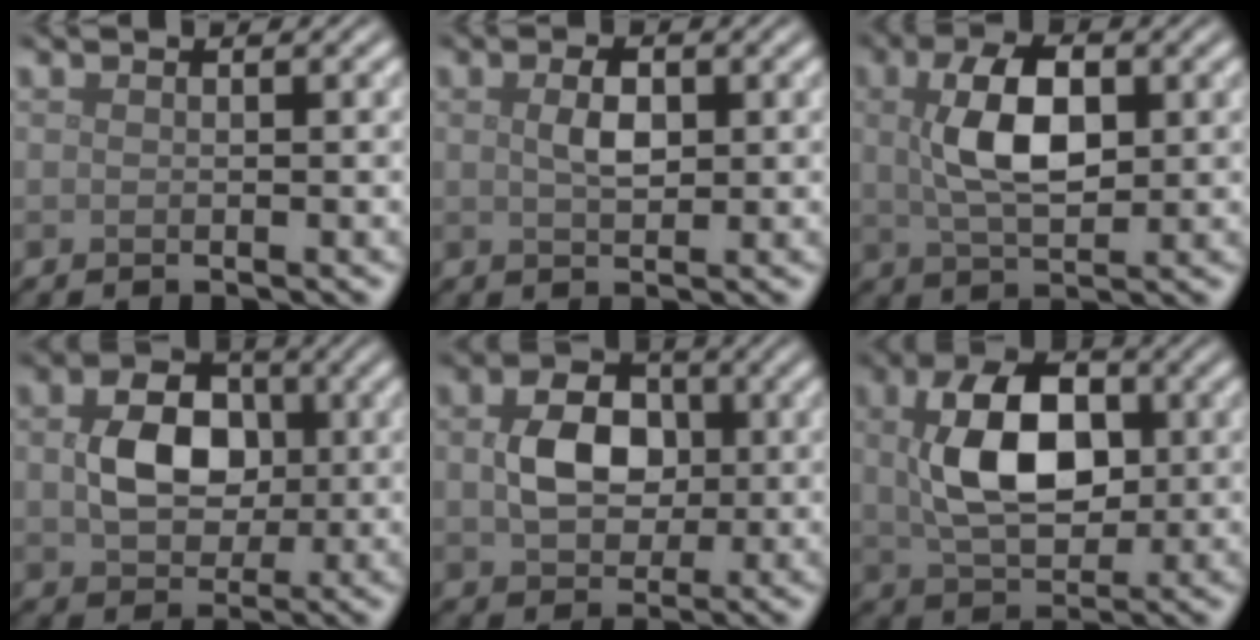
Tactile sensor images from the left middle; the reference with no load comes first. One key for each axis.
{"total": 2.4, "fx": 0.6, "fy": 1.3, "fz": 1.9, "tx": -0.042, "ty": 0.001, "tz": 0.011}
{"total": 5.9, "fx": 1.1, "fy": 3.0, "fz": 5.0, "tx": -0.101, "ty": 0.007, "tz": 0.019}
{"total": 5.7, "fx": 0.4, "fy": 4.3, "fz": 3.7, "tx": -0.077, "ty": -0.001, "tz": 0.004}
{"total": 5.1, "fx": 0.4, "fy": 3.8, "fz": 3.3, "tx": -0.072, "ty": 0.000, "tz": 0.003}
{"total": 8.1, "fx": 1.1, "fy": 5.0, "fz": 6.3, "tx": -0.118, "ty": 0.009, "tz": 0.018}